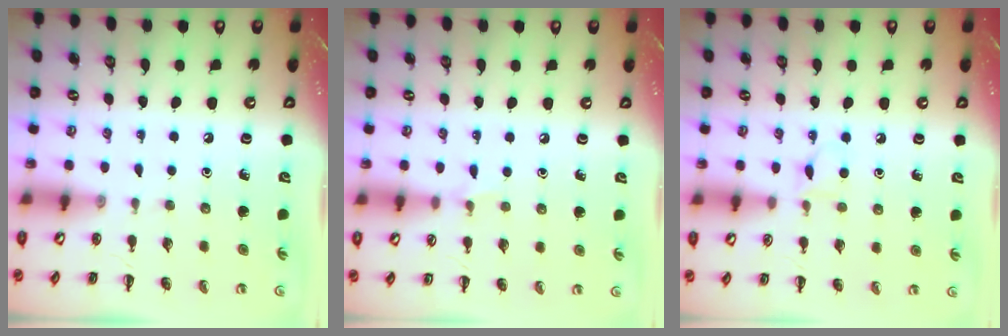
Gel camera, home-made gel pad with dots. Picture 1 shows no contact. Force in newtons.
{"total": 3.7, "press": 3.5, "slide": 1.3}
{"total": 3.7, "press": 3.5, "slide": 1.2}